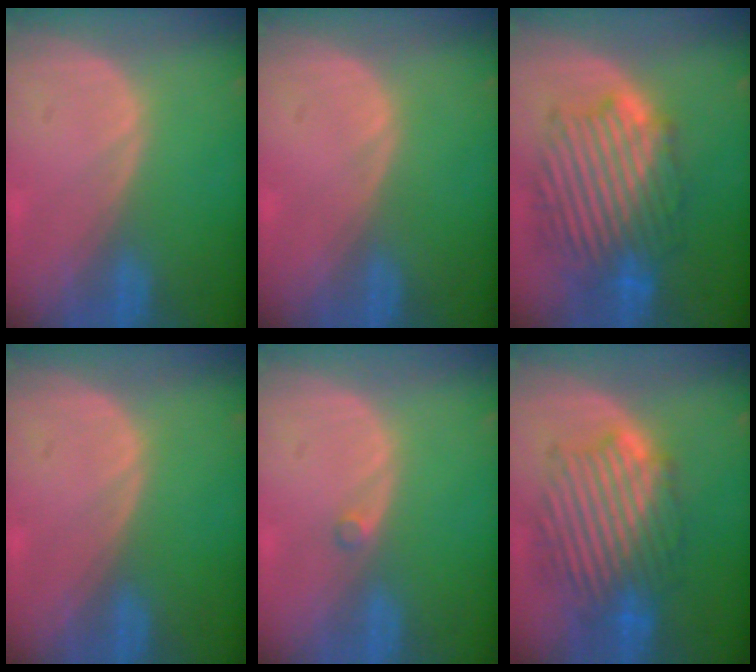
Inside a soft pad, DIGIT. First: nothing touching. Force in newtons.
{"total": 0.0}
{"total": 11.3, "press": 11.2, "slide": 0.6}
{"total": 0.0}
{"total": 0.7, "press": 0.7, "slide": 0.1}
{"total": 10.0, "press": 10.0, "slide": 0.5}